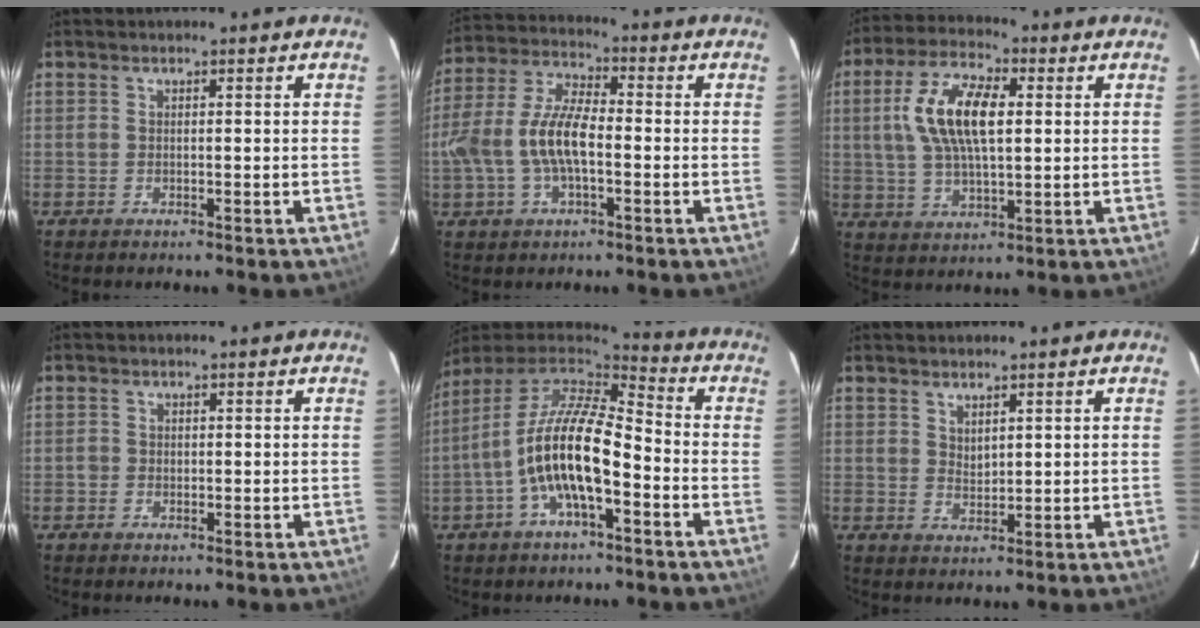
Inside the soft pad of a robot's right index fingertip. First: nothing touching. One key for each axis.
{"total": 12.5, "fx": -2.4, "fy": 5.4, "fz": 11.0, "tx": -0.236, "ty": 0.008, "tz": -0.045}
{"total": 13.3, "fx": 2.4, "fy": 5.9, "fz": 11.6, "tx": -0.229, "ty": 0.017, "tz": 0.045}
{"total": 1.0, "fx": -0.3, "fy": 0.9, "fz": 0.2, "tx": -0.001, "ty": 0.001, "tz": -0.006}
{"total": 15.1, "fx": -4.8, "fy": 5.0, "fz": 13.5, "tx": -0.258, "ty": -0.002, "tz": -0.093}
{"total": 2.2, "fx": 1.7, "fy": 1.1, "fz": 0.9, "tx": -0.014, "ty": -0.002, "tz": 0.032}